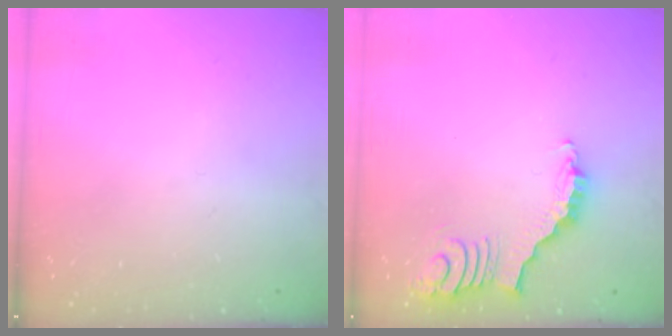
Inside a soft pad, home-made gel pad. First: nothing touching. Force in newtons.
{"total": 3.6, "press": 3.6, "slide": 0.7}